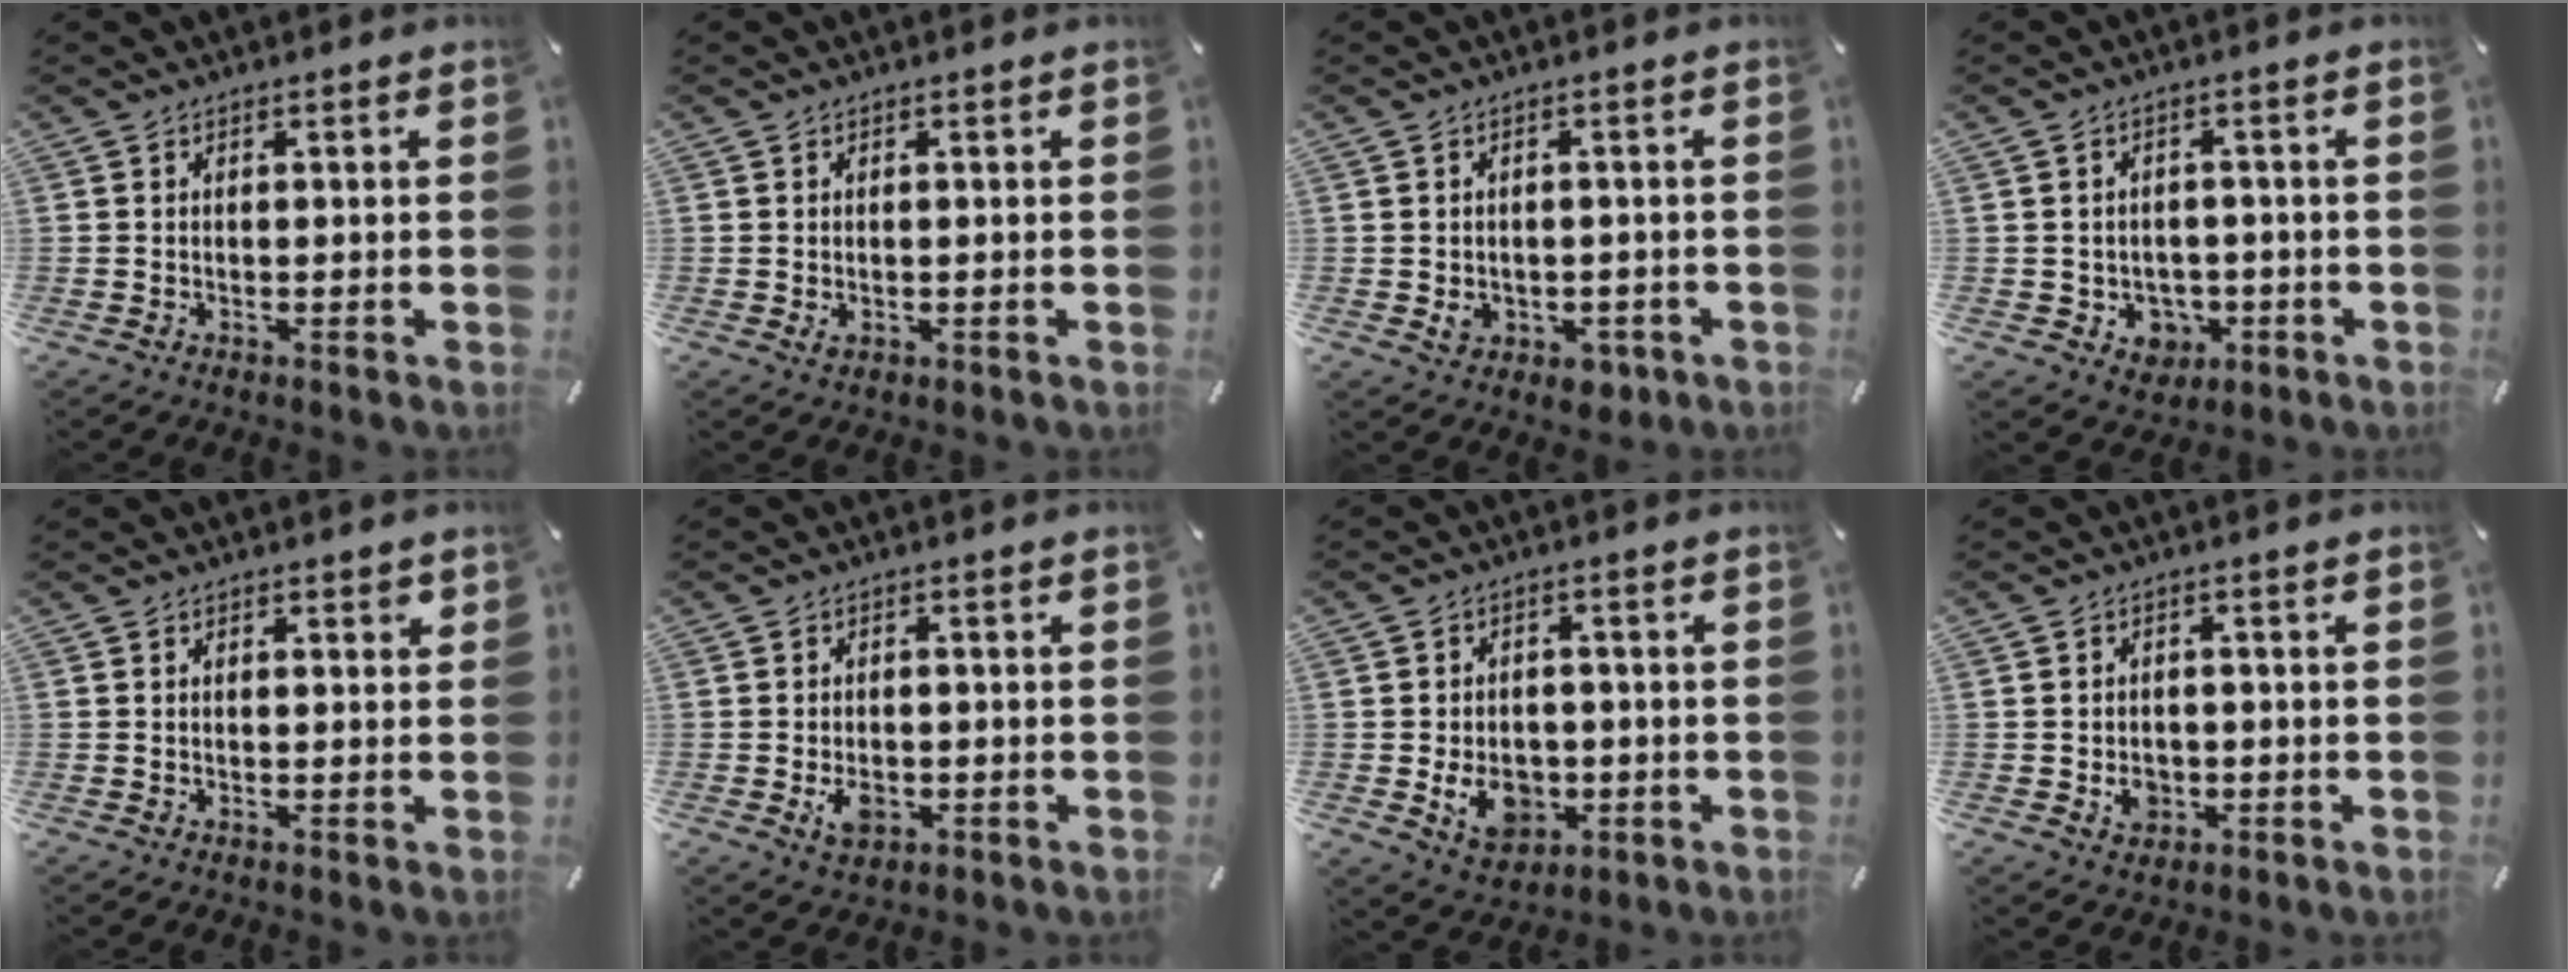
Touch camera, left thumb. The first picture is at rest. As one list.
[{"total": 1.0, "force": [0.0, 0.8, 0.6], "torque": [-0.004, -0.001, -0.003]}, {"total": 4.3, "force": [-1.0, 3.6, 2.0], "torque": [-0.007, -0.003, -0.016]}, {"total": 5.4, "force": [-0.8, 5.0, 1.7], "torque": [-0.011, 0.002, -0.014]}, {"total": 1.1, "force": [0.7, 0.6, 0.7], "torque": [-0.005, -0.001, 0.010]}, {"total": 4.2, "force": [-1.0, 3.1, 2.7], "torque": [-0.052, -0.002, -0.020]}, {"total": 8.6, "force": [-1.9, 6.7, 5.1], "torque": [-0.087, 0.004, -0.033]}, {"total": 4.0, "force": [-0.9, 3.4, 1.9], "torque": [-0.015, -0.002, -0.016]}]